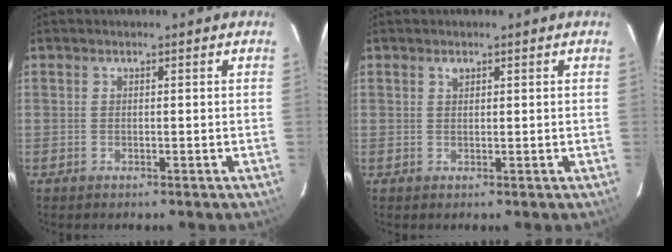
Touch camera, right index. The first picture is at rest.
{"total": 0.8, "force": [0.6, 0.4, 0.3], "torque": [-0.005, 0.002, 0.011]}